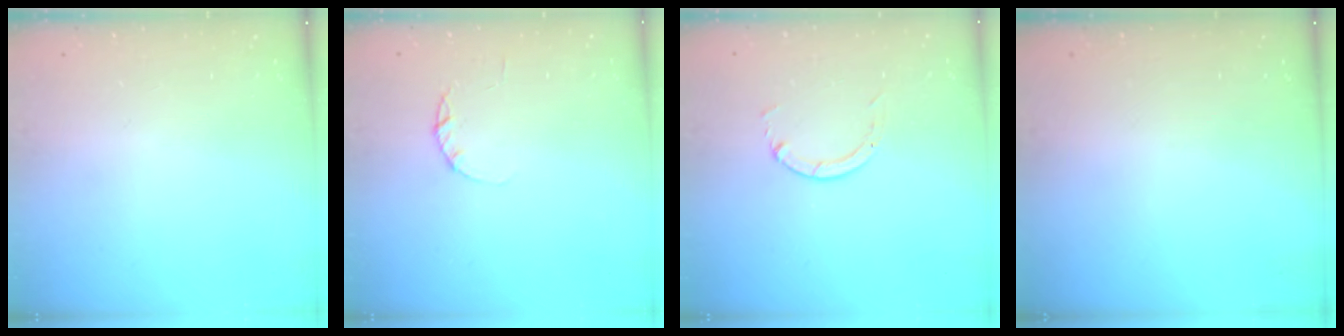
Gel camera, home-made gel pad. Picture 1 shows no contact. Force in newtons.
{"total": 2.2, "press": 2.2, "slide": 0.4}
{"total": 1.3, "press": 1.2, "slide": 0.3}
{"total": 0.0}